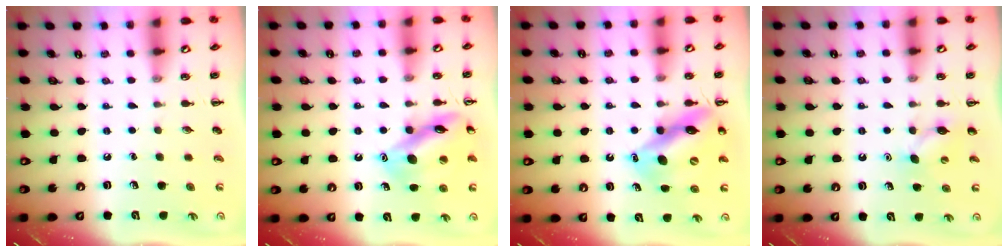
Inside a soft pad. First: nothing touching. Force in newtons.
{"total": 14.9, "press": 14.8, "slide": 1.4}
{"total": 13.3, "press": 12.7, "slide": 4.0}
{"total": 6.2, "press": 6.0, "slide": 1.7}